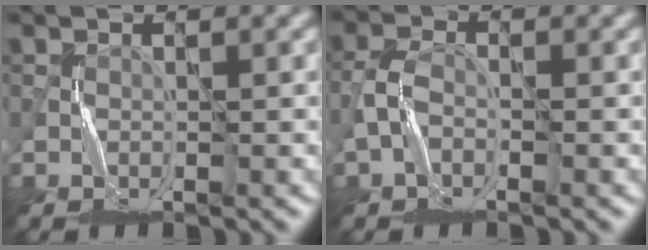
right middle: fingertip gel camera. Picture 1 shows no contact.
{"total": 1.8, "force": [-0.9, 0.9, 1.3], "torque": [-0.030, 0.004, -0.025]}